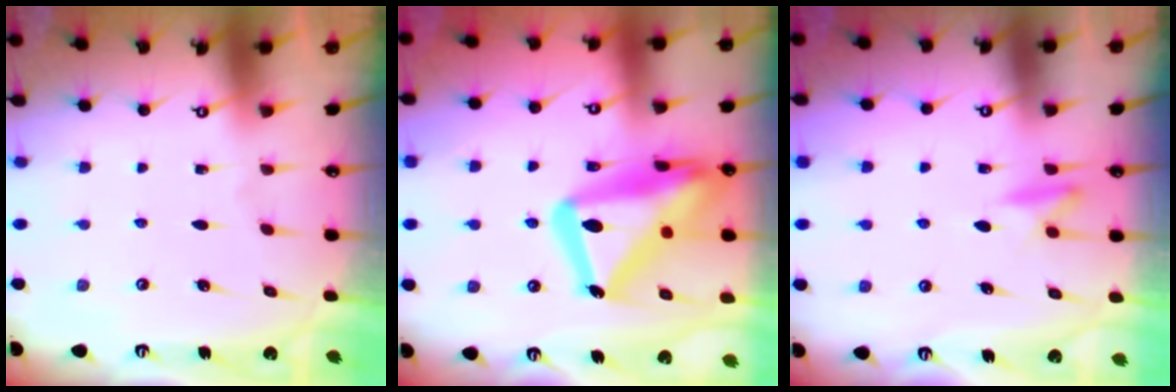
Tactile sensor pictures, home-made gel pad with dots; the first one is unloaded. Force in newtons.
{"total": 24.9, "press": 24.8, "slide": 2.1}
{"total": 8.7, "press": 8.6, "slide": 1.4}